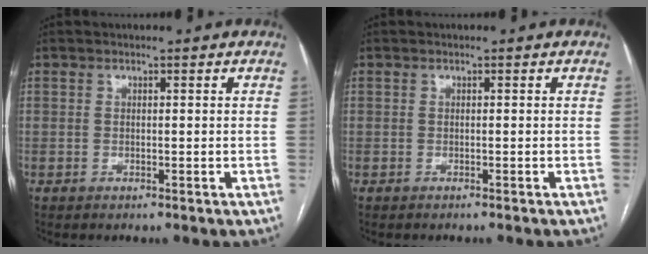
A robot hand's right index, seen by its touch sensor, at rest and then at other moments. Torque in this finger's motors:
{"motor_torque": [-0.41, -0.15, -0.26, -0.08]}